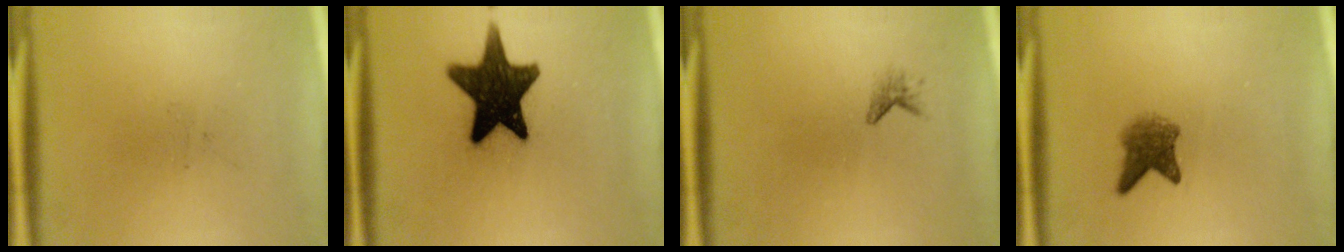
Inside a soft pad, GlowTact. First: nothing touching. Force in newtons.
{"total": 15.5}
{"total": 1.0}
{"total": 3.5}